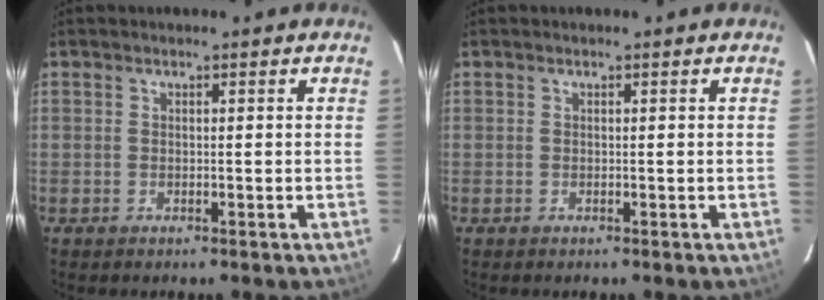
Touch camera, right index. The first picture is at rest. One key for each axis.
{"total": 0.0}